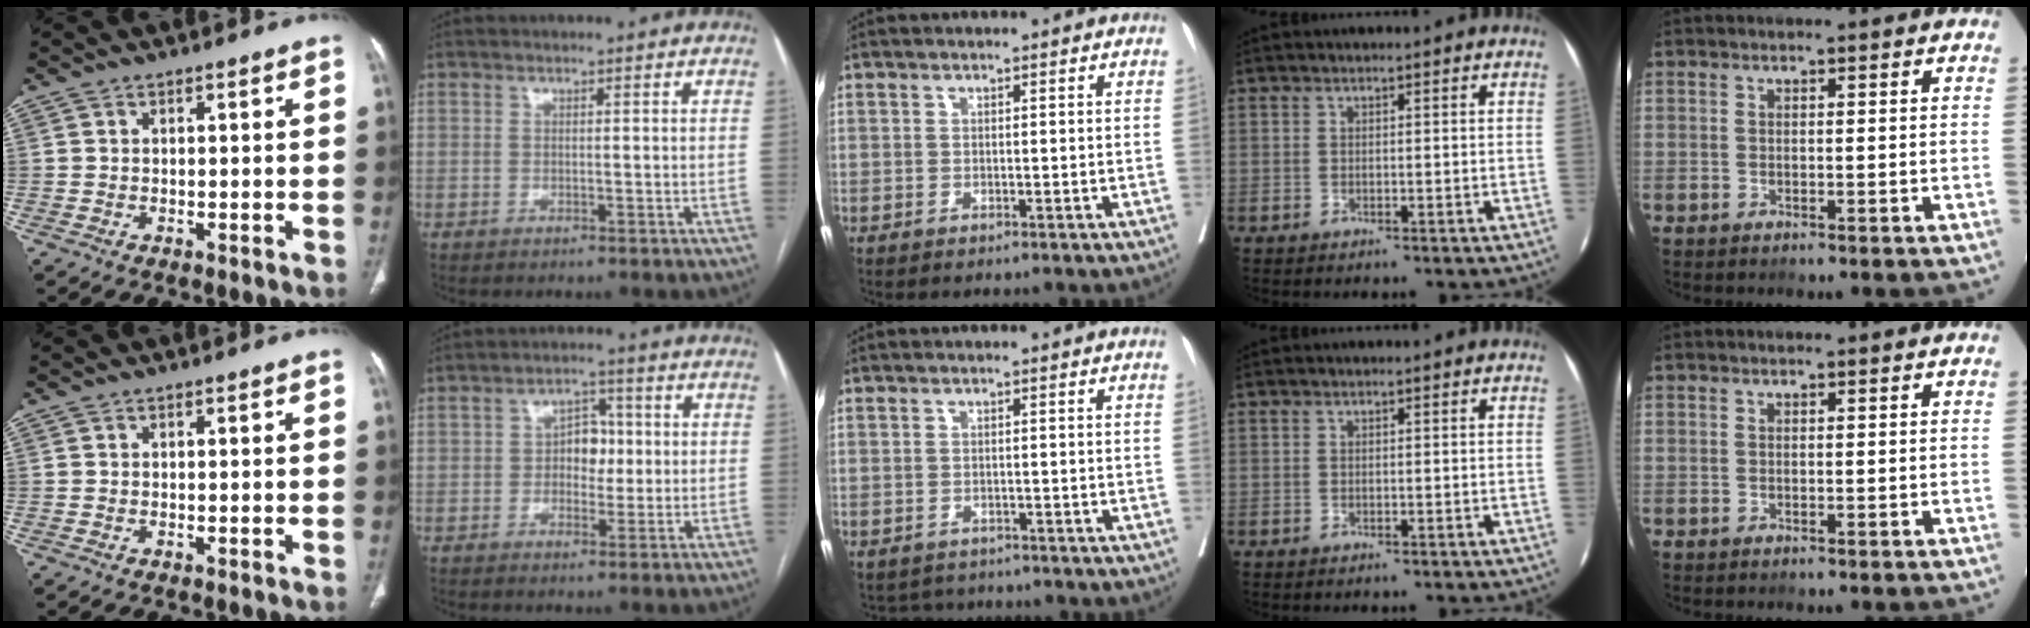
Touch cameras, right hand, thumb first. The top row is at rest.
{"index": {"total": 4.6, "force": [0.0, 3.0, 3.5], "torque": [-0.051, 0.015, 0.000]}, "middle": {"total": 3.1, "force": [-2.7, 1.5, -0.3], "torque": [0.004, 0.004, -0.040]}}